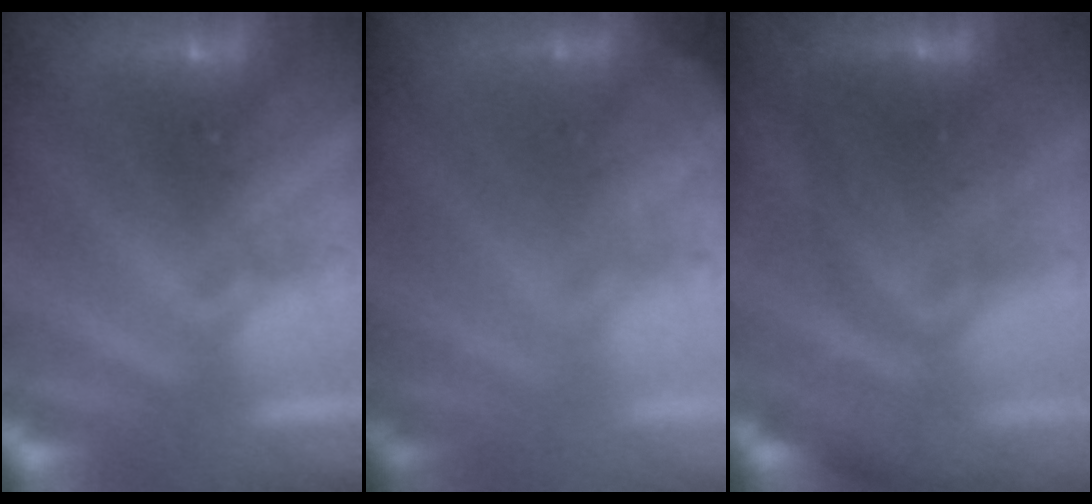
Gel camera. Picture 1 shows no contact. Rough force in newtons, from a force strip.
{"total": 1.9}
{"total": 2.3}